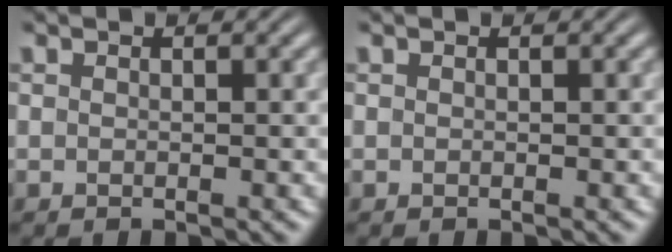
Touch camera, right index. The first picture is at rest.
{"total": 0.0}